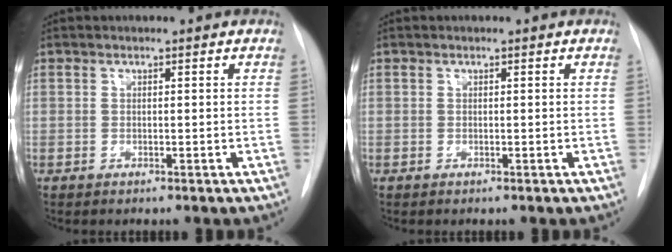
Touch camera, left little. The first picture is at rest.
{"total": 0.0}